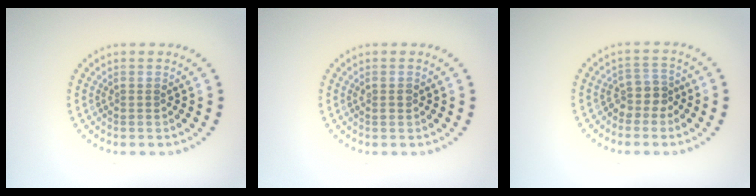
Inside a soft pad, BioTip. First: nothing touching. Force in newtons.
{"total": 0.8, "press": 0.8, "slide": 0.2}
{"total": 2.2, "press": 1.7, "slide": 1.5}